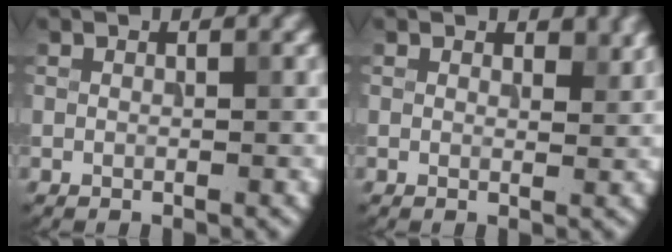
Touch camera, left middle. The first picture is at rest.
{"total": 1.4, "force": [1.0, 0.7, 0.7], "torque": [-0.006, -0.003, 0.016]}